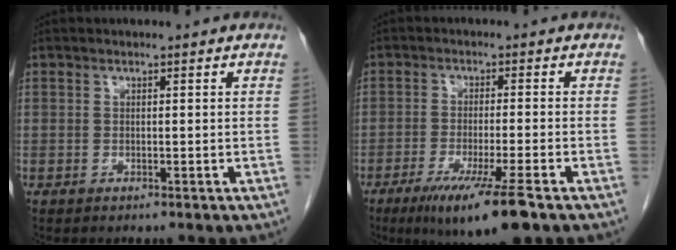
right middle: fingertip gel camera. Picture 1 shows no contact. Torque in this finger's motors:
{"motor_torque": [1.44, -0.70, 0.58, 0.14]}